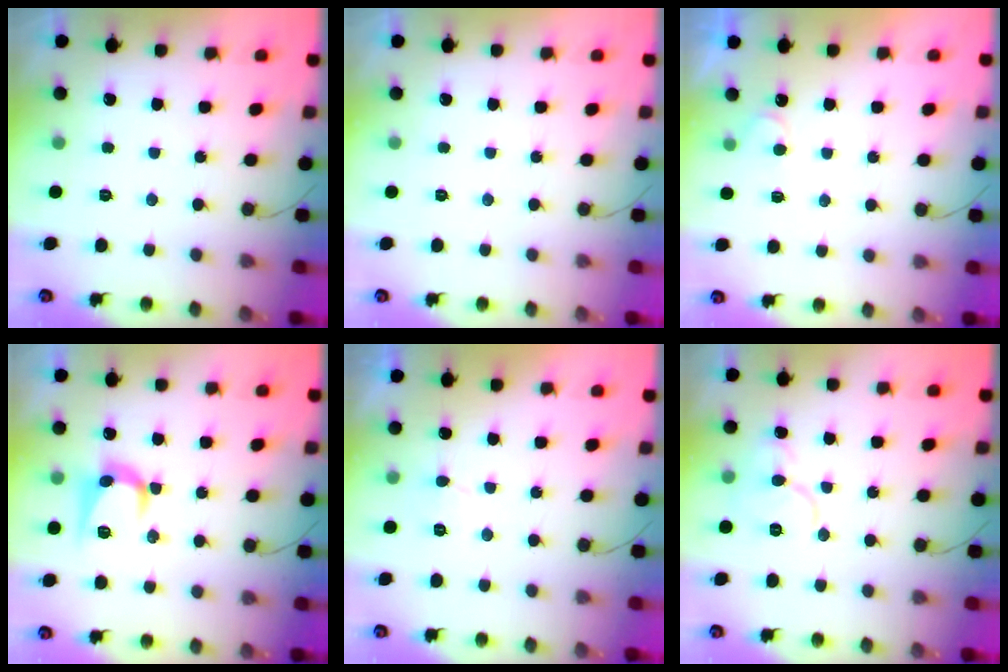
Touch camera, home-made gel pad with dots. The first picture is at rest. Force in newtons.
{"total": 0.0}
{"total": 4.4, "press": 4.4, "slide": 0.3}
{"total": 9.8, "press": 9.8, "slide": 0.7}
{"total": 6.1, "press": 6.0, "slide": 0.5}
{"total": 9.0, "press": 8.9, "slide": 1.0}